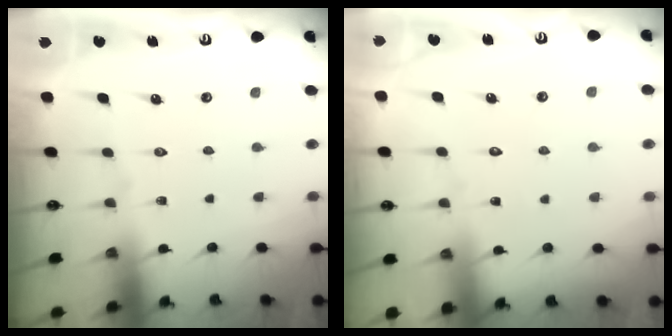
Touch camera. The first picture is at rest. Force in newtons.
{"total": 4.1, "press": 4.1, "slide": 0.3}